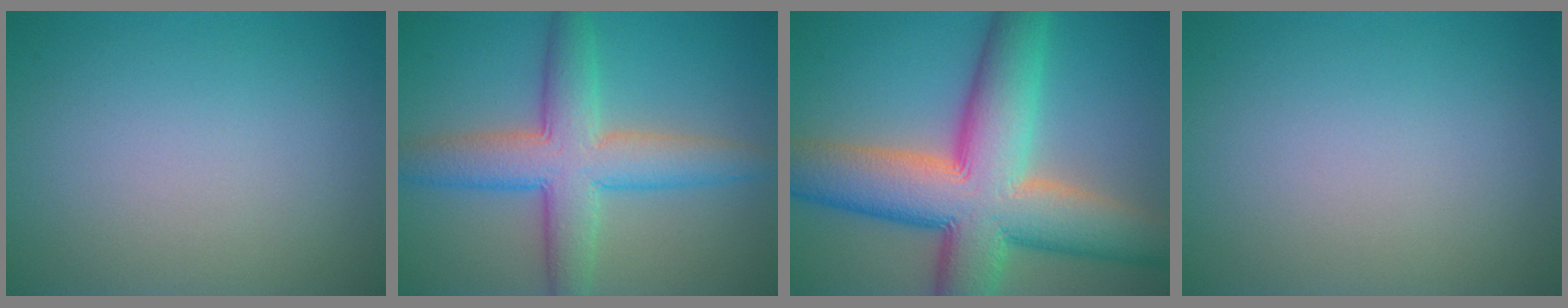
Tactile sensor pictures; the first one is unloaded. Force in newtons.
{"total": 7.3, "press": 7.3, "slide": 0.2}
{"total": 13.9, "press": 13.8, "slide": 0.6}
{"total": 0.0}